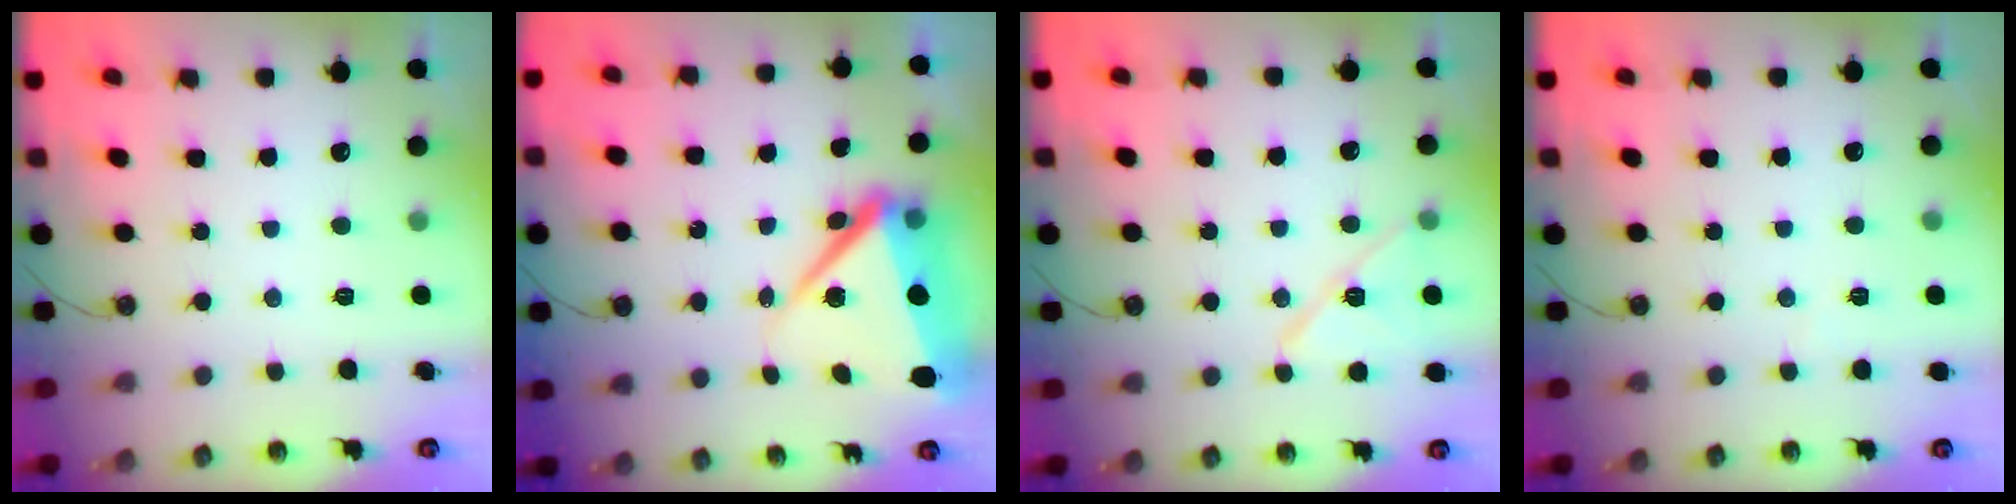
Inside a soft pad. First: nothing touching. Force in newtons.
{"total": 11.7, "press": 10.3, "slide": 5.5}
{"total": 11.6, "press": 11.5, "slide": 1.3}
{"total": 3.3, "press": 2.5, "slide": 2.2}